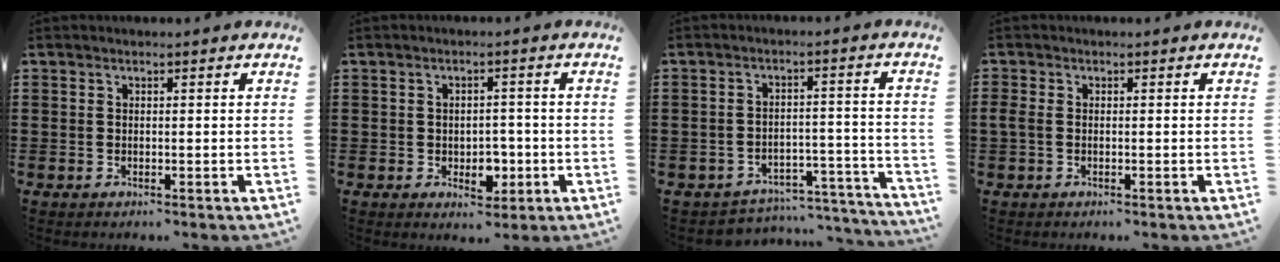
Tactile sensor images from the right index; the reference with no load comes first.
{"total": 3.6, "force": [-1.1, 2.6, 2.3], "torque": [-0.038, 0.001, -0.023]}
{"total": 4.5, "force": [-4.4, 1.1, 0.7], "torque": [-0.015, 0.009, -0.090]}
{"total": 1.2, "force": [-0.3, 0.7, 1.0], "torque": [-0.036, -0.006, -0.012]}